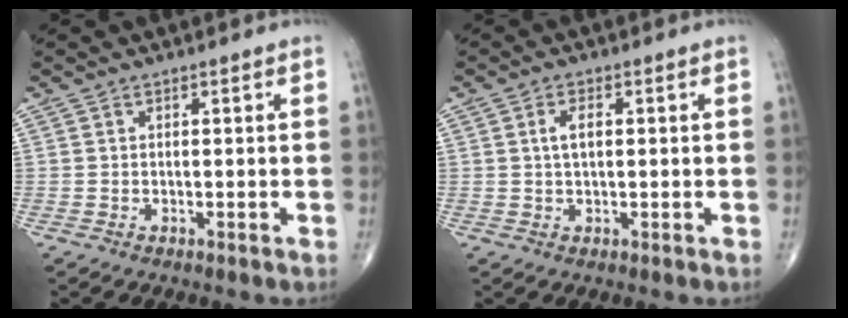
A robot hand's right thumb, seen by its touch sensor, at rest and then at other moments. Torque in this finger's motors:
{"motor_torque": [0.30, 1.06, 0.16, 0.19, 0.03]}